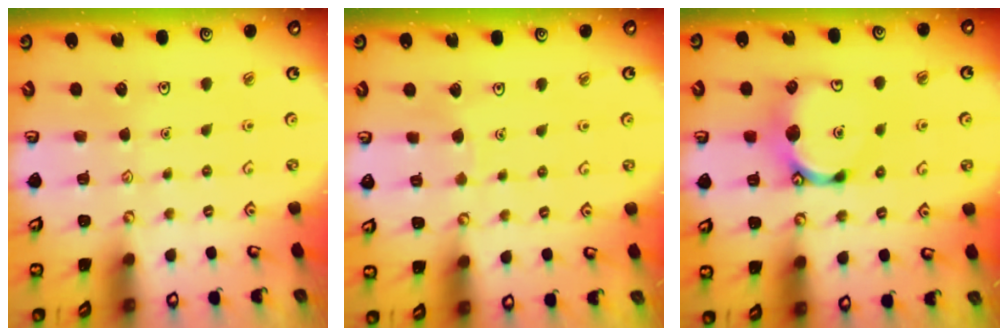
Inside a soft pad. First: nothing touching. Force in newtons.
{"total": 2.9, "press": 2.9, "slide": 0.2}
{"total": 11.0, "press": 11.0, "slide": 0.5}